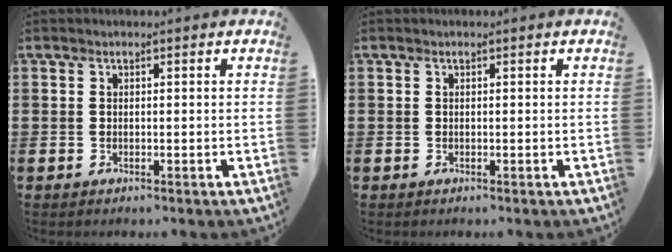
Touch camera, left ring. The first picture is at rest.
{"total": 0.0}